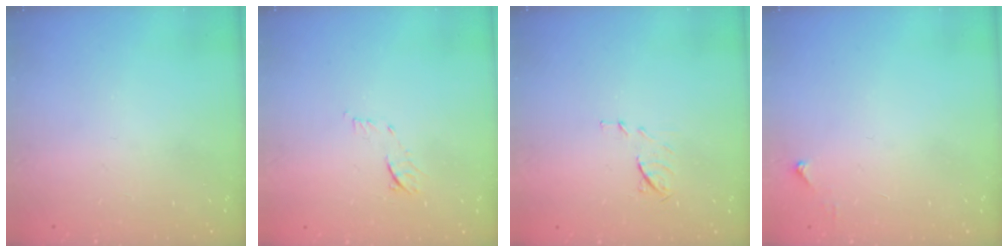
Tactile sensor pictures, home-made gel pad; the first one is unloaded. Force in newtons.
{"total": 8.0, "press": 7.9, "slide": 1.0}
{"total": 6.9, "press": 6.9, "slide": 0.7}
{"total": 3.5, "press": 3.4, "slide": 0.4}